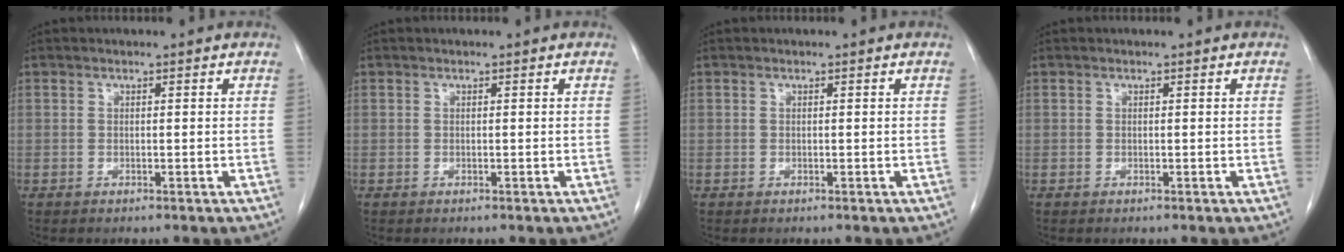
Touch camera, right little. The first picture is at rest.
{"total": 0.0}
{"total": 0.0}
{"total": 0.0}